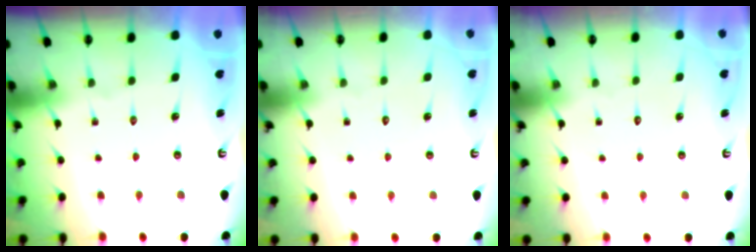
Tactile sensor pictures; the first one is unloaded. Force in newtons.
{"total": 1.6, "press": 1.6, "slide": 0.1}
{"total": 1.6, "press": 1.6, "slide": 0.0}